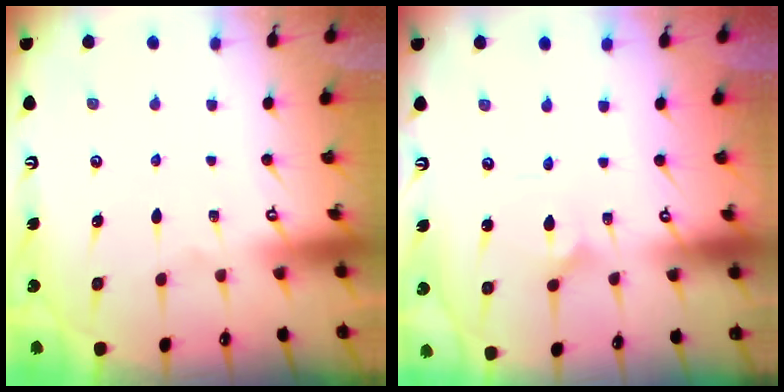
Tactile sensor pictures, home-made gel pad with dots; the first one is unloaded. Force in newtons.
{"total": 3.4, "press": 3.4, "slide": 0.1}